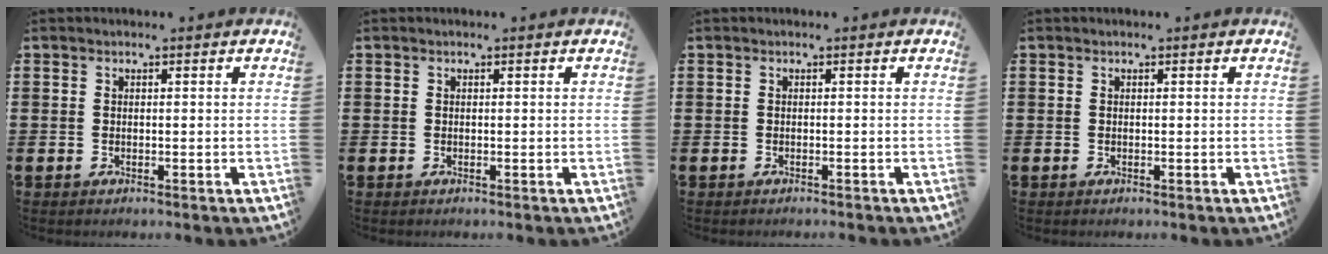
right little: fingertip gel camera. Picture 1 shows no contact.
{"total": 0.0}
{"total": 0.0}
{"total": 0.0}